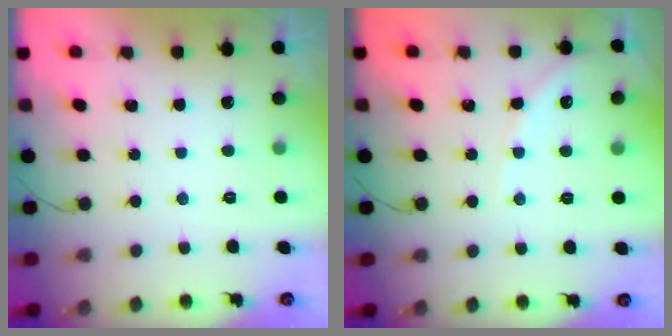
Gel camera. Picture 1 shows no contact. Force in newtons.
{"total": 6.0, "press": 6.0, "slide": 0.6}